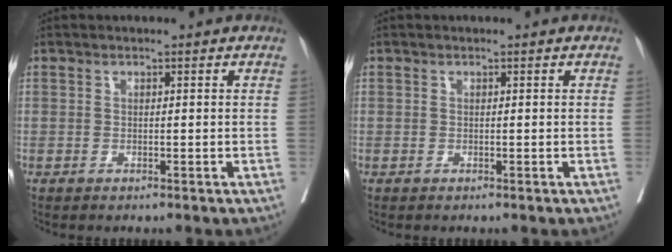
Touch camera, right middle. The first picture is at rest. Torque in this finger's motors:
{"motor_torque": [0.00, 0.00, 0.00, 0.00]}